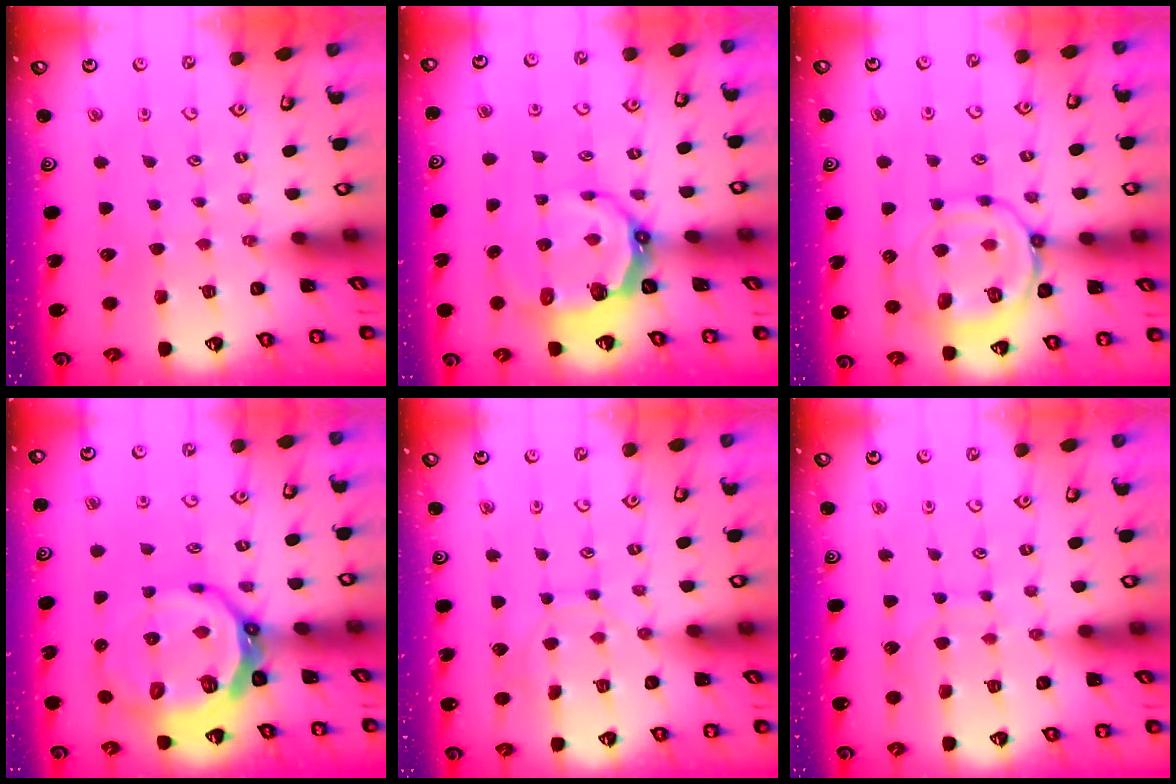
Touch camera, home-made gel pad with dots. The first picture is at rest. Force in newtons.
{"total": 8.0, "press": 6.8, "slide": 4.1}
{"total": 14.2, "press": 14.1, "slide": 1.6}
{"total": 17.3, "press": 16.8, "slide": 4.4}
{"total": 8.3, "press": 8.3, "slide": 0.6}
{"total": 5.9, "press": 5.9, "slide": 0.5}